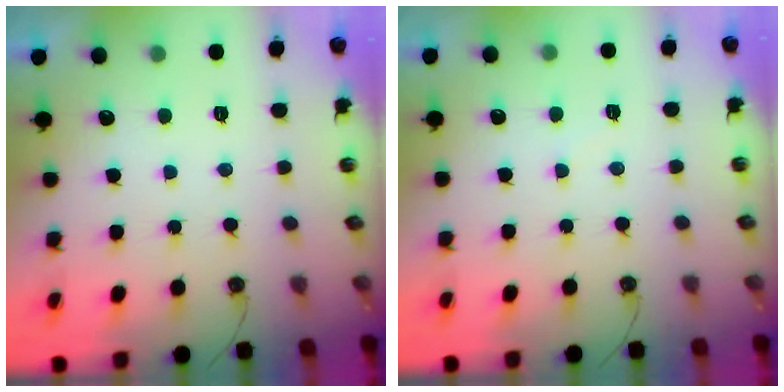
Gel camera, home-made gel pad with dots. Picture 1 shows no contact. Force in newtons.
{"total": 2.7, "press": 2.6, "slide": 0.4}